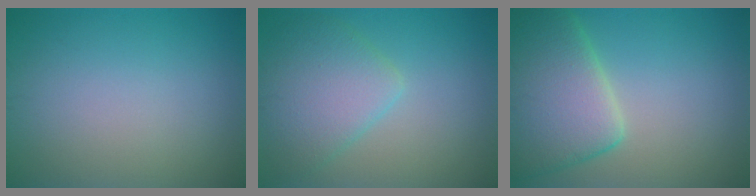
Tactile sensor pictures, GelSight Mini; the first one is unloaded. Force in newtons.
{"total": 4.9, "press": 4.9, "slide": 0.2}
{"total": 8.5, "press": 8.5, "slide": 0.4}